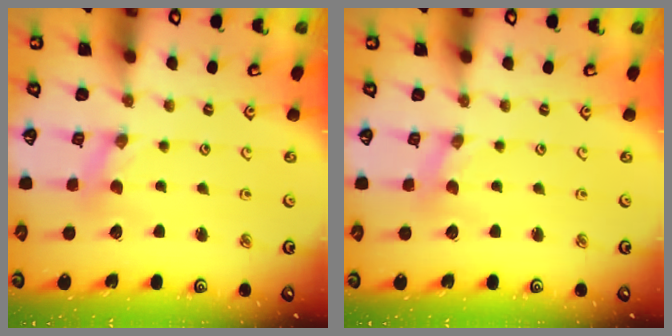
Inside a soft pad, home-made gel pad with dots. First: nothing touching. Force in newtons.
{"total": 0.0}